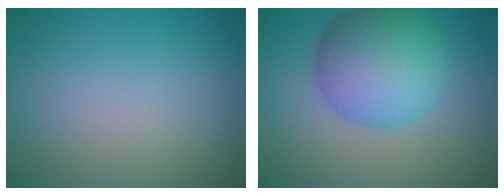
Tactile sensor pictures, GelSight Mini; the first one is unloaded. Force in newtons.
{"total": 8.5, "press": 8.5, "slide": 0.1}